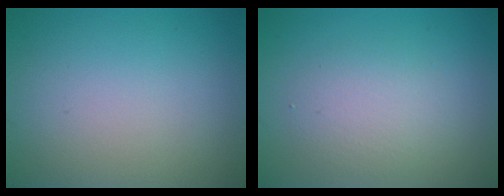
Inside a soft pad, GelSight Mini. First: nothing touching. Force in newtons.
{"total": 2.7, "press": 2.7, "slide": 0.1}